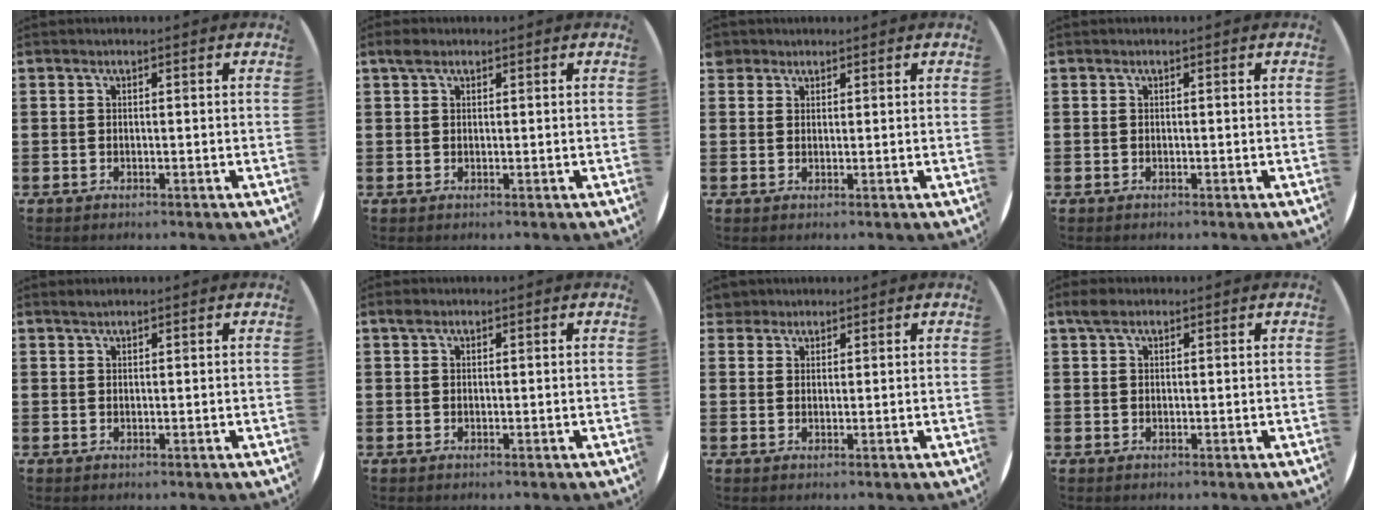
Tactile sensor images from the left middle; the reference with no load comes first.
{"total": 1.4, "force": [1.0, 0.8, 0.5], "torque": [-0.005, 0.002, 0.017]}
{"total": 1.7, "force": [1.4, 0.9, 0.0], "torque": [0.004, 0.001, 0.028]}
{"total": 0.0}
{"total": 0.8, "force": [0.8, 0.1, 0.2], "torque": [-0.004, 0.001, 0.015]}
{"total": 0.9, "force": [0.7, 0.5, 0.2], "torque": [0.001, 0.001, 0.011]}
{"total": 2.2, "force": [2.0, 0.9, 0.1], "torque": [-0.006, 0.006, 0.040]}
{"total": 1.7, "force": [1.2, 0.9, 0.8], "torque": [-0.011, 0.002, 0.021]}